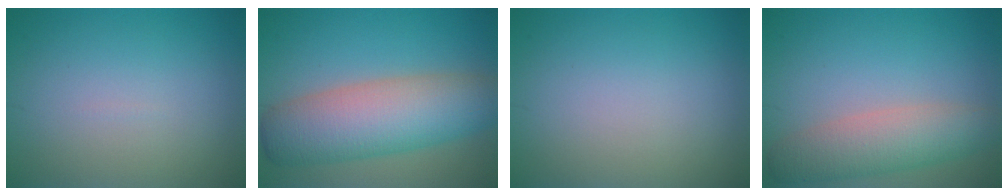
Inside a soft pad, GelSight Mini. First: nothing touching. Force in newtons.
{"total": 8.9, "press": 8.9, "slide": 0.4}
{"total": 0.0}
{"total": 4.9, "press": 4.9, "slide": 0.5}